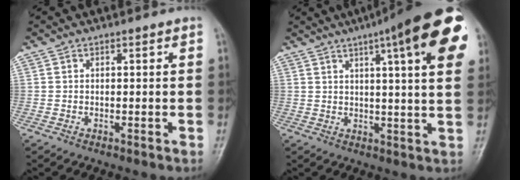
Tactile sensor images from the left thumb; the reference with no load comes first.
{"total": 19.1, "force": [8.4, 3.7, 16.8], "torque": [-0.217, -0.003, 0.102]}